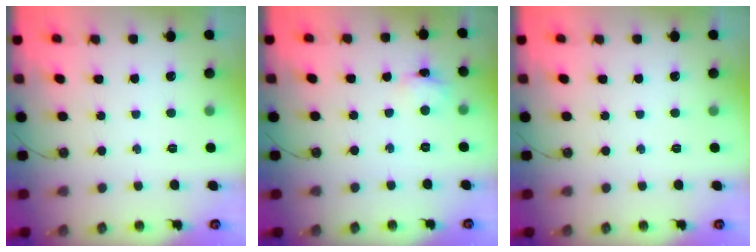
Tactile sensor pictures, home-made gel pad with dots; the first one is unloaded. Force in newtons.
{"total": 2.9, "press": 2.9, "slide": 0.2}
{"total": 0.0}